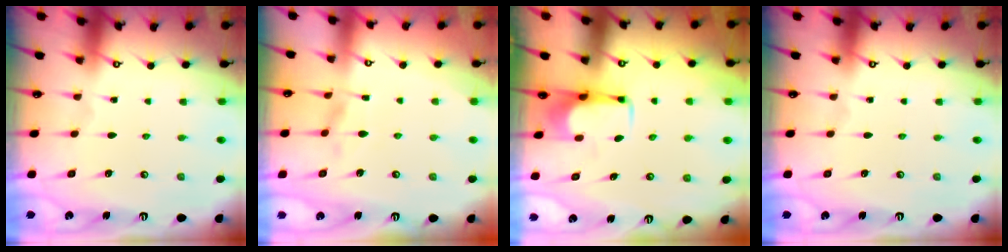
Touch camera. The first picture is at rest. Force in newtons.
{"total": 4.8, "press": 4.7, "slide": 0.9}
{"total": 2.0, "press": 1.9, "slide": 0.4}
{"total": 0.0}